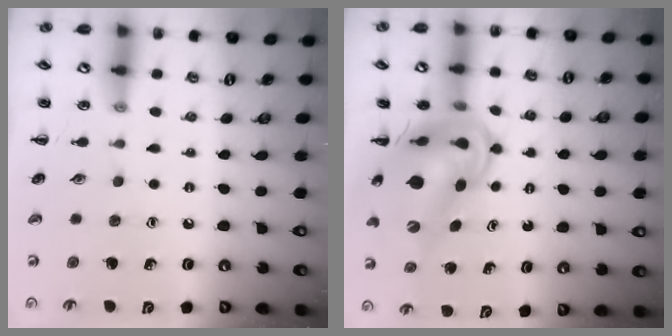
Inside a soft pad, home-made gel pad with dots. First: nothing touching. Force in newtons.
{"total": 10.2, "press": 9.6, "slide": 3.5}